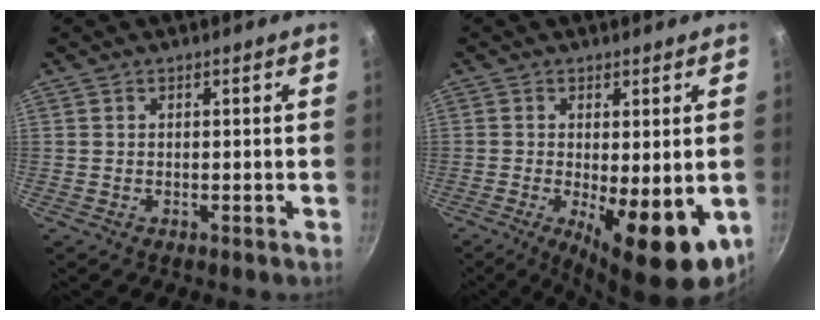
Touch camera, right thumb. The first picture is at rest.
{"total": 12.6, "force": [-2.8, 4.3, 11.5], "torque": [-0.144, -0.010, -0.026]}